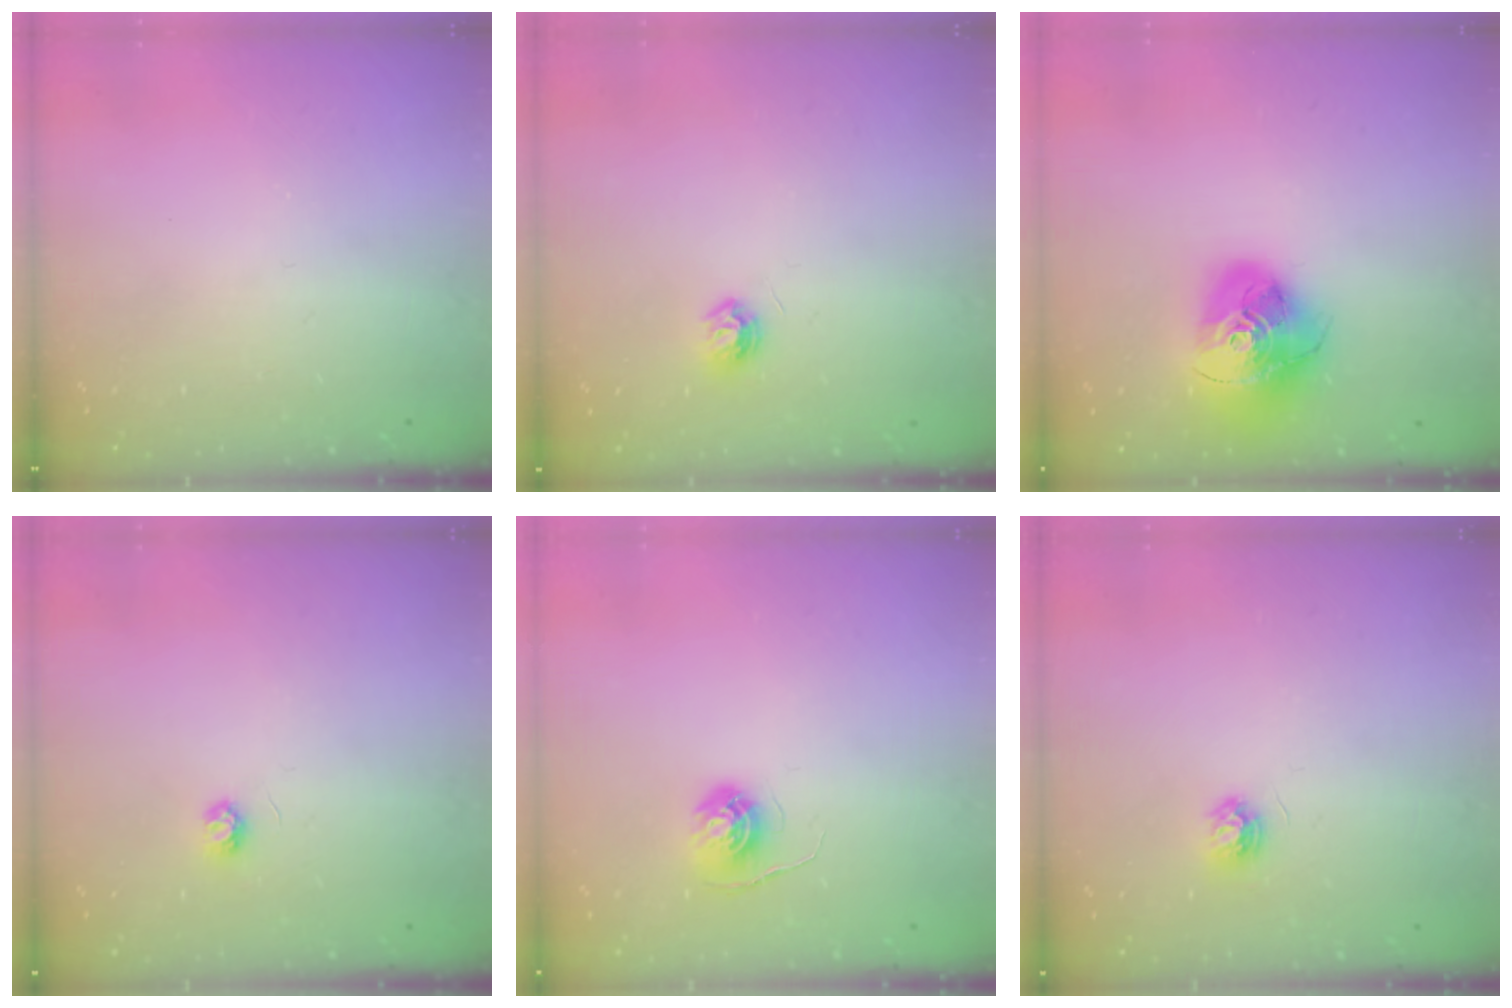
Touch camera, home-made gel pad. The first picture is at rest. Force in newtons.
{"total": 5.7, "press": 5.6, "slide": 0.7}
{"total": 18.4, "press": 18.3, "slide": 2.1}
{"total": 3.2, "press": 3.2, "slide": 0.3}
{"total": 5.6, "press": 5.5, "slide": 0.4}
{"total": 3.7, "press": 3.7, "slide": 0.4}